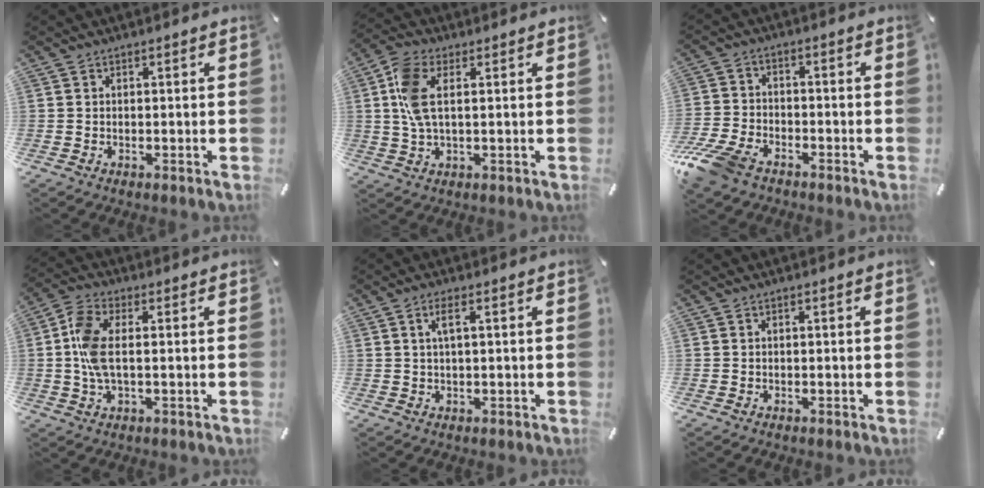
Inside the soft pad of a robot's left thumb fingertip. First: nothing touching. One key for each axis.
{"total": 8.0, "fx": 1.6, "fy": 3.6, "fz": 7.0, "tx": -0.164, "ty": -0.001, "tz": 0.024}
{"total": 9.7, "fx": -7.1, "fy": 4.9, "fz": 4.6, "tx": -0.103, "ty": 0.029, "tz": -0.137}
{"total": 8.1, "fx": 0.3, "fy": 3.5, "fz": 7.4, "tx": -0.167, "ty": -0.005, "tz": 0.000}
{"total": 3.1, "fx": 0.9, "fy": 0.6, "fz": 2.9, "tx": -0.059, "ty": 0.004, "tz": 0.013}
{"total": 0.0}